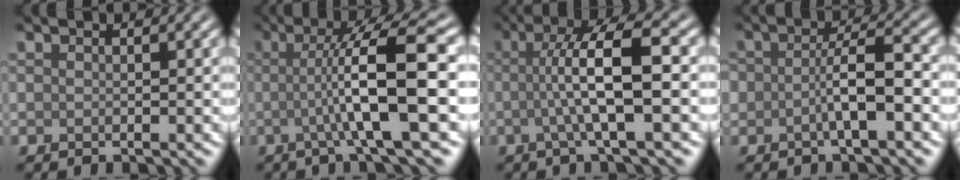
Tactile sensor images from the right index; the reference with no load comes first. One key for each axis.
{"total": 8.7, "fx": -0.8, "fy": 1.3, "fz": 8.6, "tx": -0.123, "ty": 0.011, "tz": -0.019}
{"total": 6.7, "fx": -0.4, "fy": 1.1, "fz": 6.6, "tx": -0.108, "ty": 0.016, "tz": -0.013}
{"total": 3.5, "fx": -1.2, "fy": 1.1, "fz": 3.0, "tx": -0.053, "ty": 0.011, "tz": -0.027}